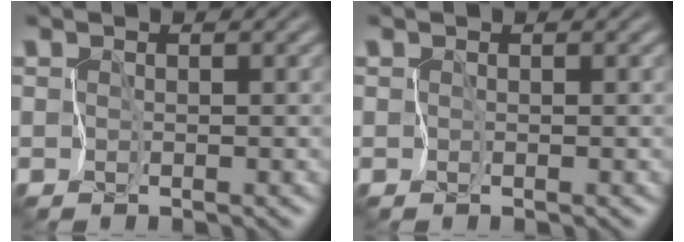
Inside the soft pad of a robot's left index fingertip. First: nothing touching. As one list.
[{"total": 0.0}]